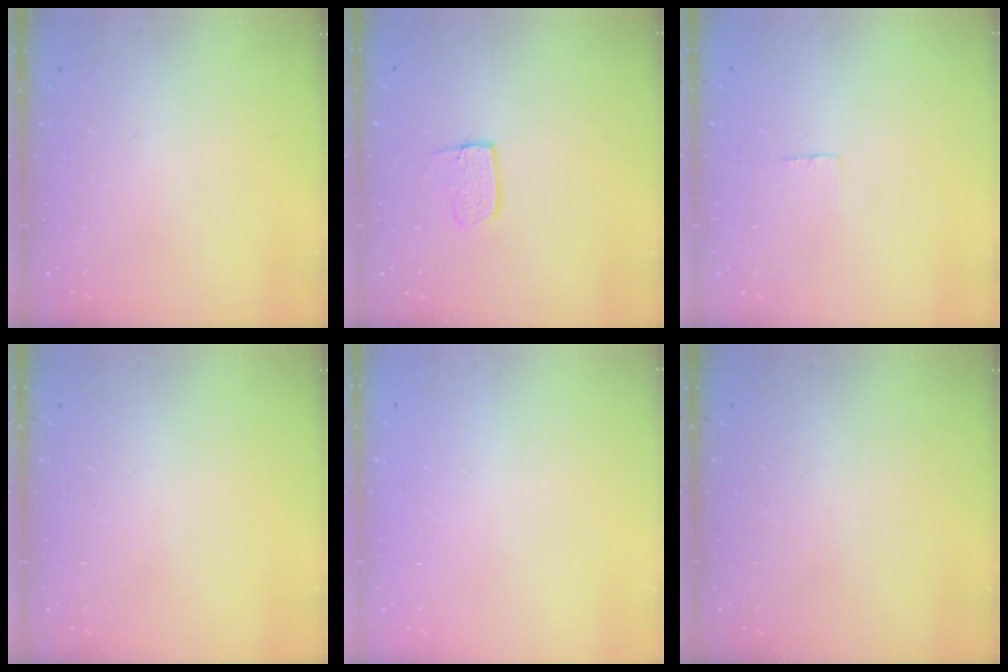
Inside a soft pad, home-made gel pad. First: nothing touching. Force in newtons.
{"total": 6.7, "press": 6.7, "slide": 0.4}
{"total": 2.3, "press": 2.3, "slide": 0.1}
{"total": 0.0}
{"total": 0.0}
{"total": 0.0}